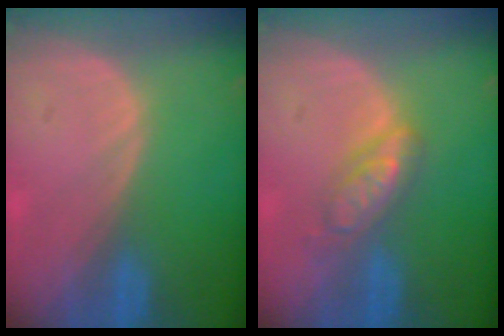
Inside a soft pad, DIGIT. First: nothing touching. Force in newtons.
{"total": 4.6, "press": 4.5, "slide": 0.3}